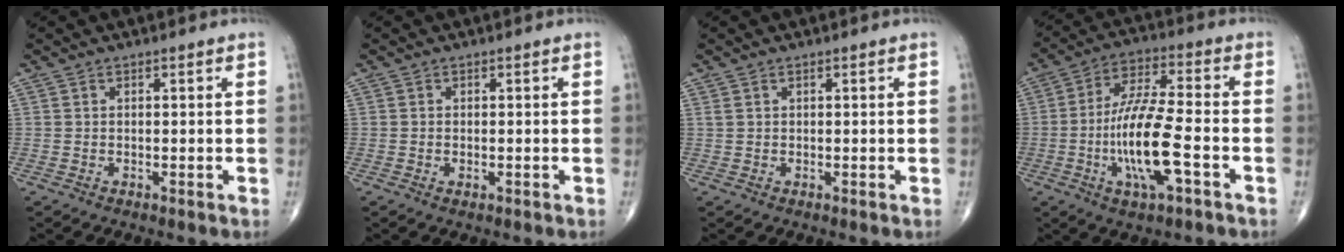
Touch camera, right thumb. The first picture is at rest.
{"total": 0.9, "force": [-0.3, 0.5, 0.7], "torque": [-0.013, 0.000, -0.004]}
{"total": 0.8, "force": [0.5, 0.4, 0.5], "torque": [-0.009, 0.007, 0.013]}
{"total": 15.0, "force": [-4.1, 3.9, 13.8], "torque": [-0.275, 0.022, -0.076]}